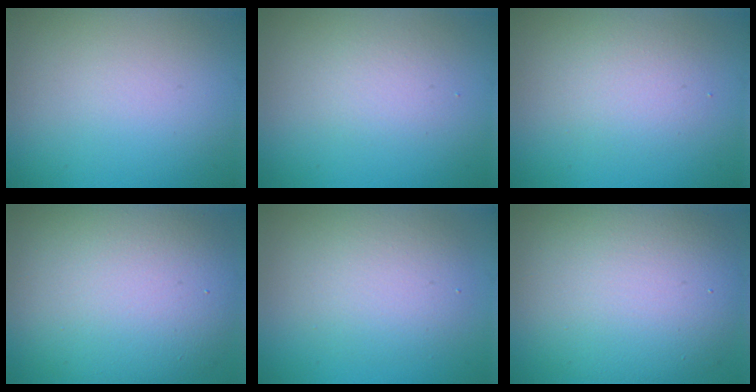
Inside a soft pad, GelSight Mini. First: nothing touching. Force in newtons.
{"total": 1.6, "press": 1.6, "slide": 0.2}
{"total": 2.4, "press": 2.4, "slide": 0.2}
{"total": 11.8, "press": 11.8, "slide": 0.7}
{"total": 4.1, "press": 4.1, "slide": 0.2}
{"total": 11.1, "press": 11.1, "slide": 0.5}